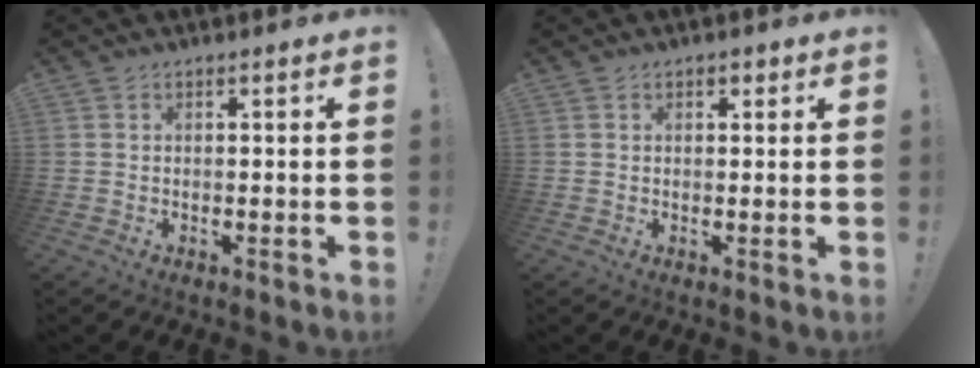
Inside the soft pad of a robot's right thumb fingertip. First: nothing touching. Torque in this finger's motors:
{"motor_torque": [-0.02, -0.02, 0.06, -0.06, 0.00]}